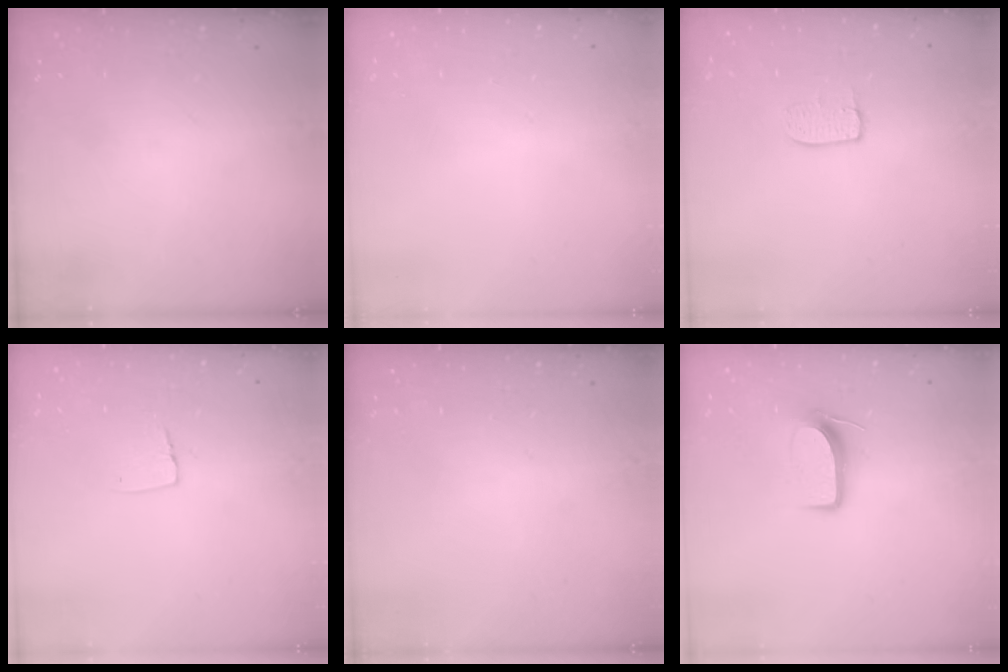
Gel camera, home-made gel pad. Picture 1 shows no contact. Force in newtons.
{"total": 0.5, "press": 0.5, "slide": 0.1}
{"total": 5.4, "press": 5.4, "slide": 0.3}
{"total": 5.3, "press": 5.3, "slide": 0.4}
{"total": 0.0}
{"total": 8.0, "press": 8.0, "slide": 0.9}